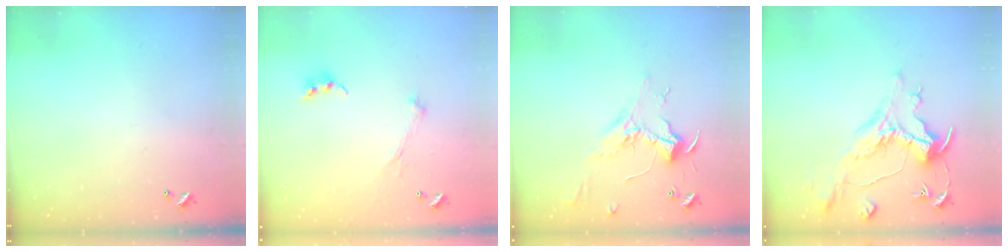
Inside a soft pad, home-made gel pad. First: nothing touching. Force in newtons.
{"total": 2.1, "press": 2.0, "slide": 0.7}
{"total": 2.4, "press": 2.3, "slide": 0.8}
{"total": 1.5, "press": 0.8, "slide": 1.2}